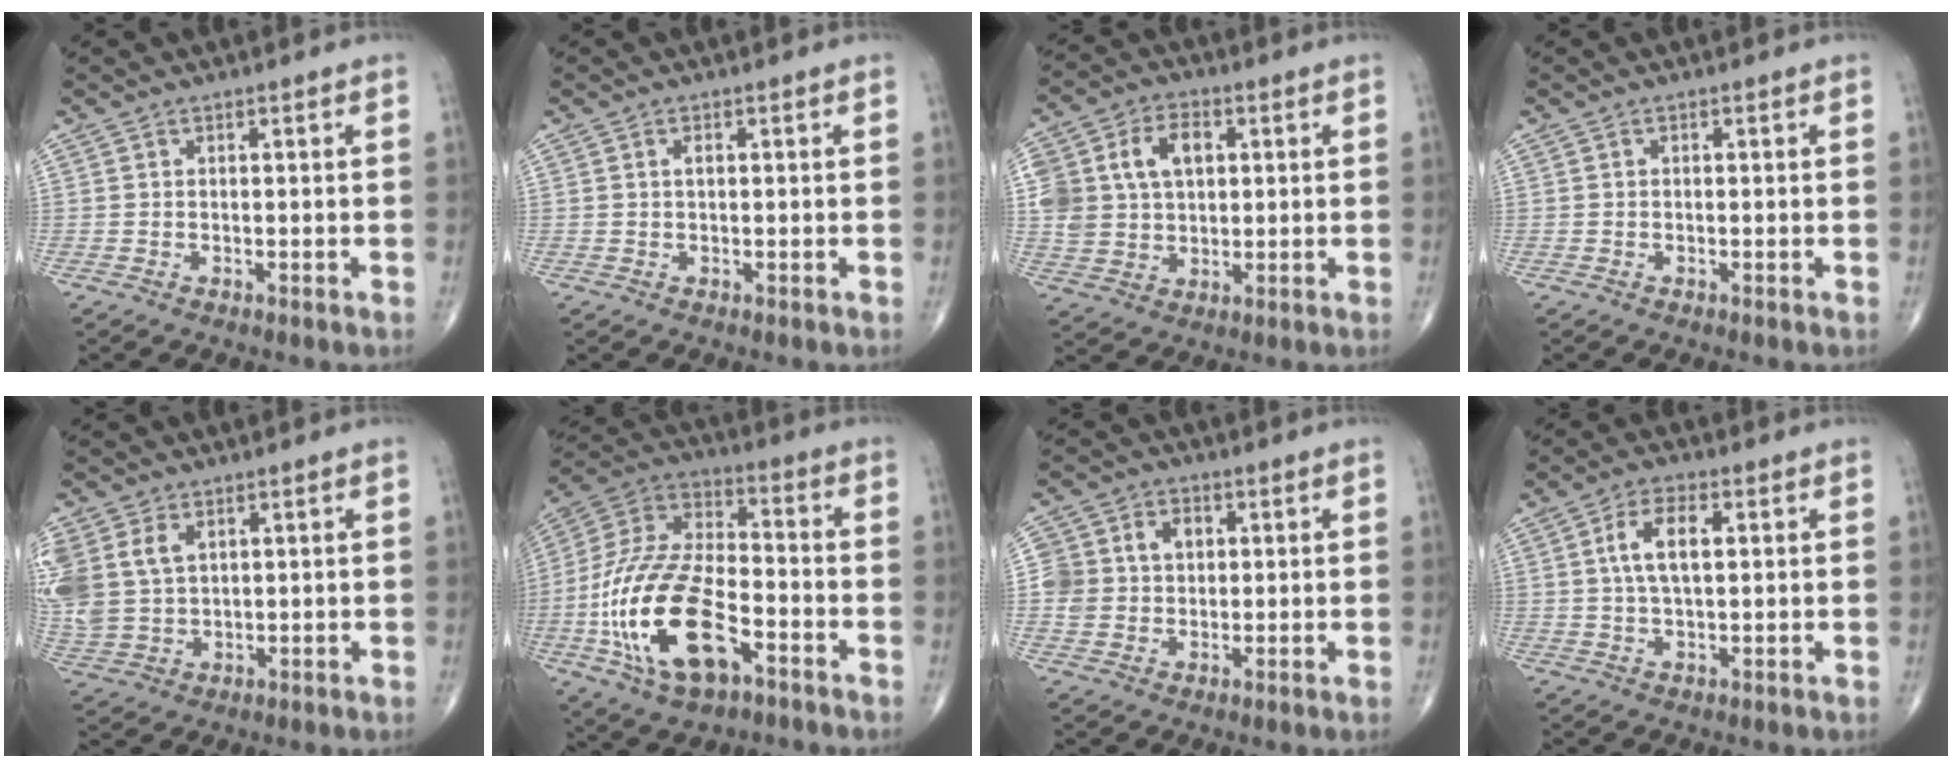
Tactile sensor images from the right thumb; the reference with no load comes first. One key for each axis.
{"total": 1.0, "fx": 0.2, "fy": 0.5, "fz": 0.8, "tx": -0.013, "ty": 0.002, "tz": 0.002}
{"total": 12.8, "fx": 3.0, "fy": 9.2, "fz": 8.4, "tx": -0.147, "ty": 0.008, "tz": 0.059}
{"total": 0.0}
{"total": 13.5, "fx": 4.2, "fy": 9.7, "fz": 8.3, "tx": -0.211, "ty": 0.004, "tz": 0.098}
{"total": 23.8, "fx": -8.0, "fy": 11.9, "fz": 19.0, "tx": -0.394, "ty": 0.030, "tz": -0.138}
{"total": 9.6, "fx": 1.7, "fy": 8.2, "fz": 4.7, "tx": -0.070, "ty": 0.011, "tz": 0.031}
{"total": 7.1, "fx": 1.5, "fy": 3.3, "fz": 6.1, "tx": -0.116, "ty": 0.007, "tz": 0.026}